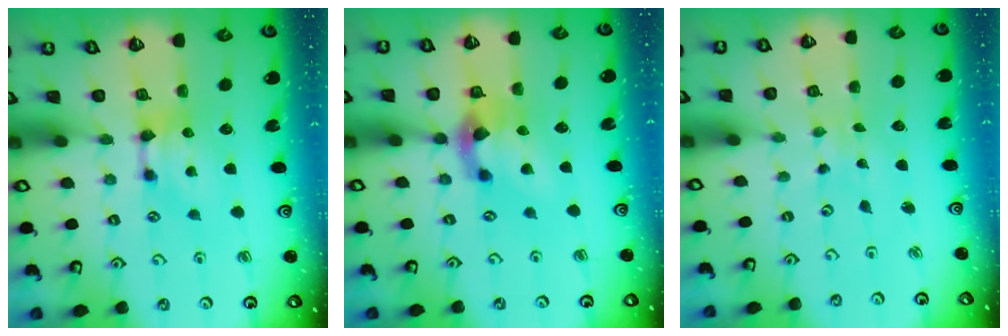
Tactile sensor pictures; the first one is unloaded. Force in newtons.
{"total": 4.6, "press": 4.2, "slide": 1.9}
{"total": 6.7, "press": 6.6, "slide": 0.5}